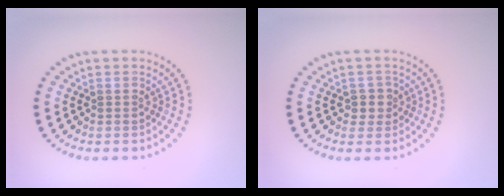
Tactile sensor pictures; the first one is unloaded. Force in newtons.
{"total": 1.4, "press": 1.2, "slide": 0.8}